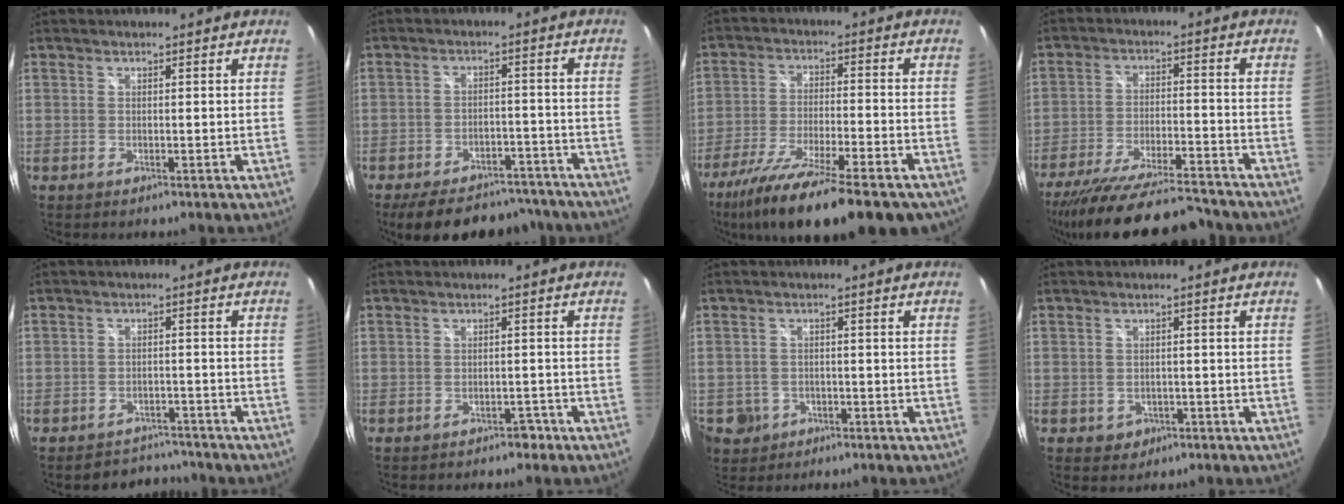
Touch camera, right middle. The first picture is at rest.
{"total": 17.3, "force": [-14.5, 6.8, 6.4], "torque": [-0.133, 0.019, -0.180]}
{"total": 21.9, "force": [-16.3, 4.7, 13.9], "torque": [-0.257, -0.061, -0.260]}
{"total": 22.1, "force": [-19.4, 3.8, 9.9], "torque": [-0.191, -0.039, -0.294]}
{"total": 5.2, "force": [-4.9, 1.8, -0.3], "torque": [-0.001, 0.016, -0.072]}
{"total": 2.9, "force": [-2.2, 1.7, 0.8], "torque": [-0.015, 0.003, -0.025]}
{"total": 6.2, "force": [-2.2, 5.6, 1.7], "torque": [-0.054, 0.004, -0.024]}
{"total": 2.9, "force": [-1.1, 2.6, 0.9], "torque": [-0.023, -0.001, -0.009]}